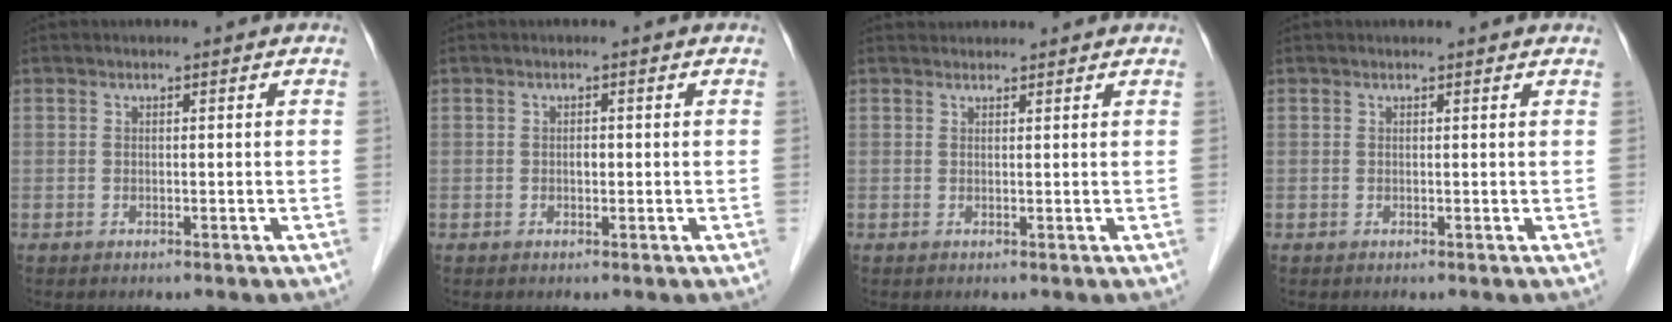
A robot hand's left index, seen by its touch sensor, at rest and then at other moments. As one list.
[{"total": 0.7, "force": [-0.2, 0.5, 0.5], "torque": [-0.009, -0.001, -0.005]}, {"total": 2.2, "force": [2.1, 0.6, 0.0], "torque": [-0.005, 0.023, 0.032]}, {"total": 1.5, "force": [1.5, 0.1, 0.2], "torque": [-0.013, 0.005, 0.012]}]